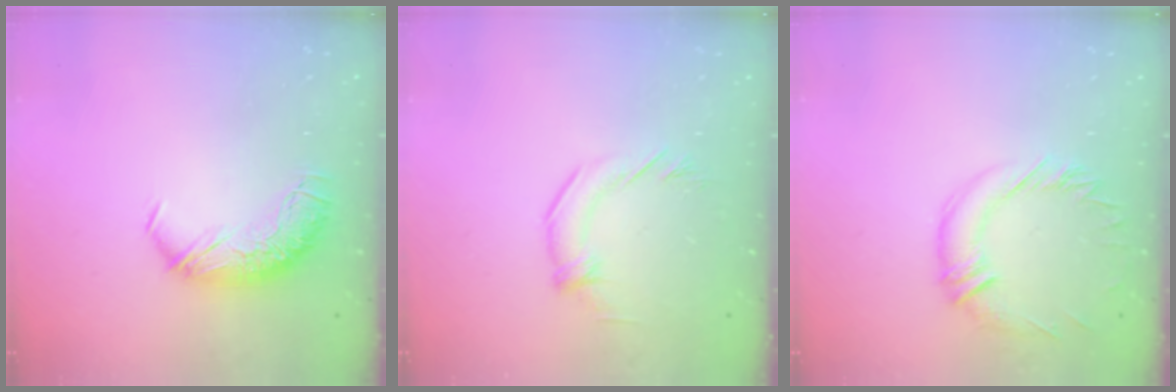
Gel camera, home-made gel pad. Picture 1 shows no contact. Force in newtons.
{"total": 2.8, "press": 2.8, "slide": 0.2}
{"total": 0.8, "press": 0.2, "slide": 0.8}